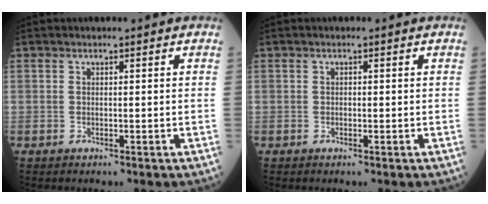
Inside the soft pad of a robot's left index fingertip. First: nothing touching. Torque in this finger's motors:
{"motor_torque": [-0.17, 0.21, -0.02, -0.01]}